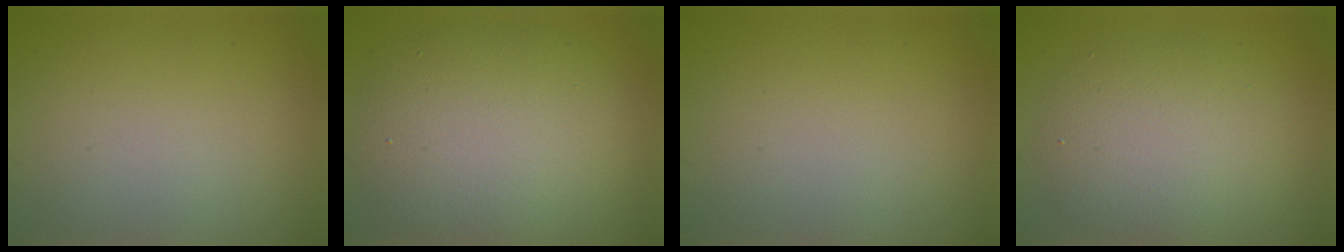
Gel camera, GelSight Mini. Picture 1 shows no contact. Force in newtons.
{"total": 9.4, "press": 9.3, "slide": 0.6}
{"total": 0.0}
{"total": 5.6, "press": 5.6, "slide": 0.2}